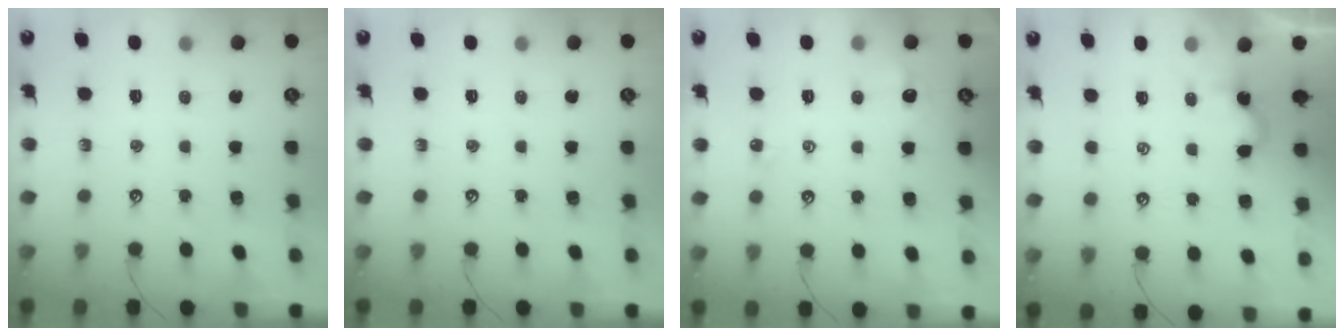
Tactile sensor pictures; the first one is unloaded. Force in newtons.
{"total": 0.0}
{"total": 1.6, "press": 1.5, "slide": 0.5}
{"total": 2.1, "press": 2.1, "slide": 0.4}